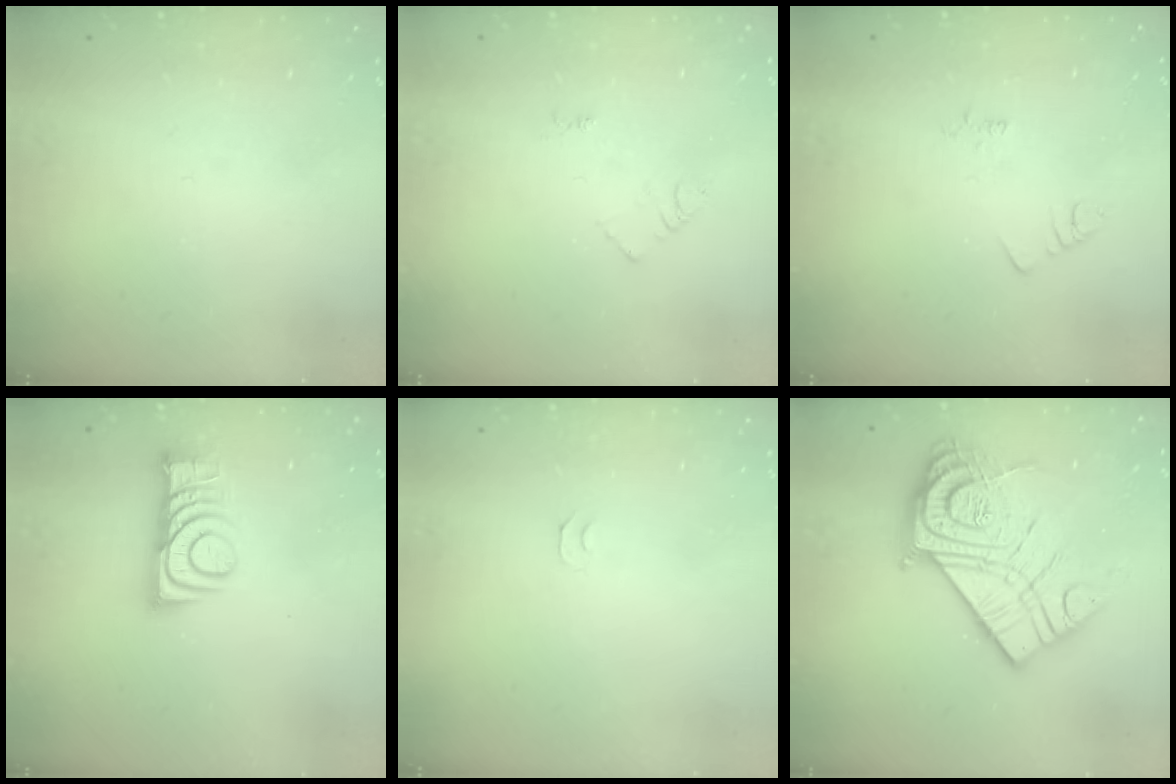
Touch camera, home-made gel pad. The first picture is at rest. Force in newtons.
{"total": 4.4, "press": 4.4, "slide": 0.5}
{"total": 1.9, "press": 1.9, "slide": 0.3}
{"total": 9.3, "press": 9.3, "slide": 0.7}
{"total": 5.1, "press": 5.1, "slide": 0.5}
{"total": 24.3, "press": 24.1, "slide": 2.4}